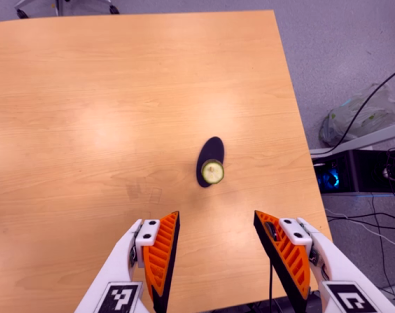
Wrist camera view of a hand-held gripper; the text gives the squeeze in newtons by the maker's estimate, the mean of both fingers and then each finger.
{"total": 0.0}